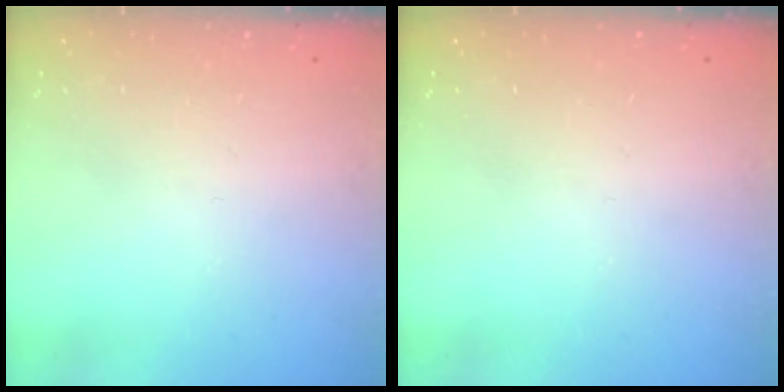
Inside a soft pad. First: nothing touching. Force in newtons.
{"total": 0.0}